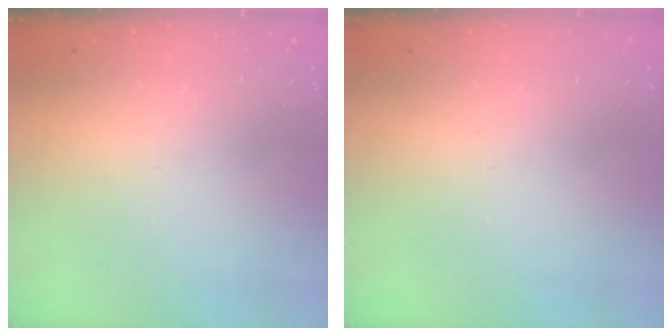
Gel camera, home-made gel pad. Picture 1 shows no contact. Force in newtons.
{"total": 0.0}